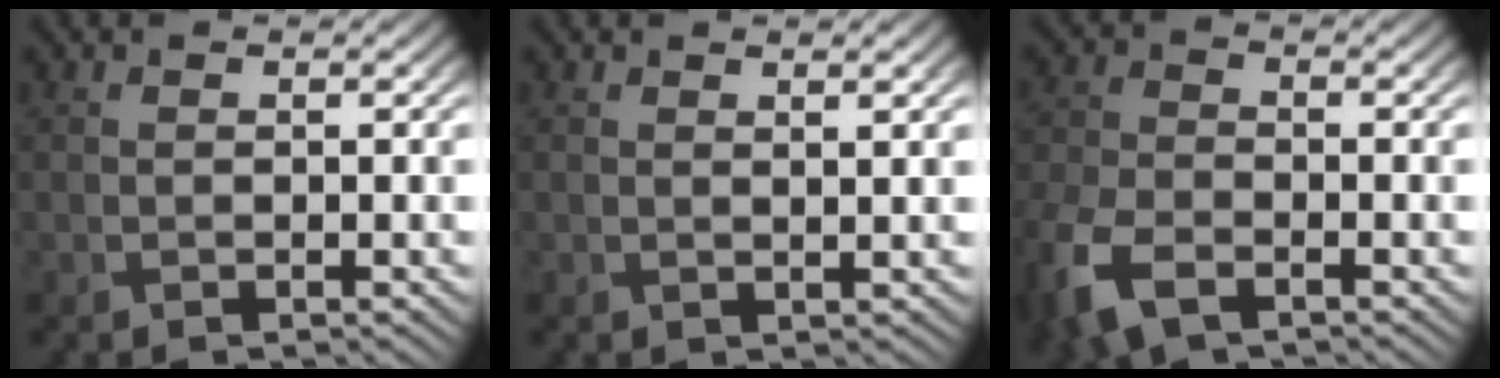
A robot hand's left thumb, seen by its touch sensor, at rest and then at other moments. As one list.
[{"total": 1.4, "force": [1.0, 0.2, 1.0], "torque": [-0.016, 0.003, 0.014]}, {"total": 8.3, "force": [-4.8, 4.4, 5.1], "torque": [-0.136, -0.028, -0.100]}]